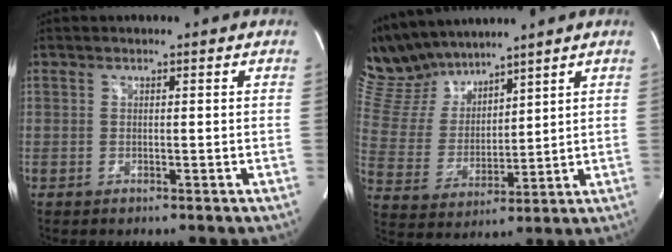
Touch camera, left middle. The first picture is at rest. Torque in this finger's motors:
{"motor_torque": [-0.02, -0.51, -0.10, -0.15]}